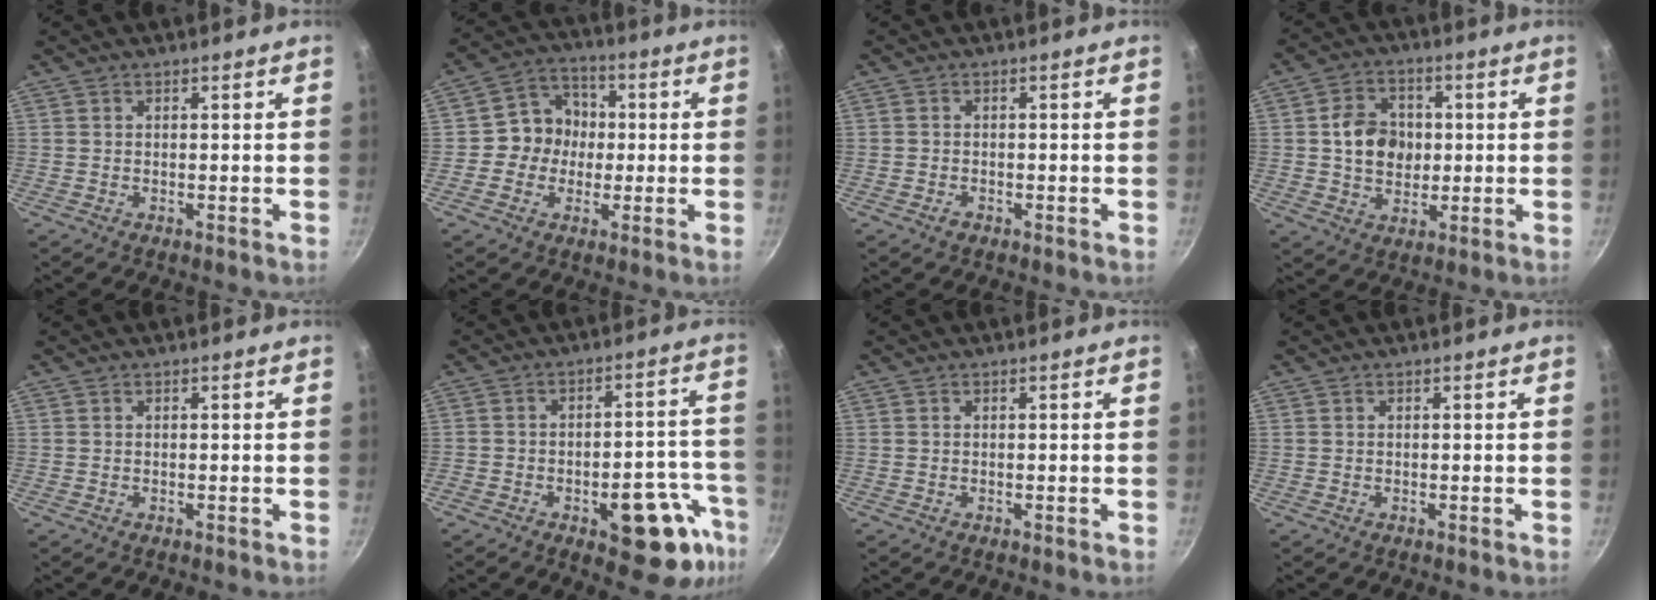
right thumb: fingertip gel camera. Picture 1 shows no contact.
{"total": 3.7, "force": [-0.4, 3.4, 1.2], "torque": [0.008, 0.011, -0.014]}
{"total": 1.5, "force": [-0.9, 1.0, 0.6], "torque": [-0.012, 0.005, -0.016]}
{"total": 8.5, "force": [1.1, 6.8, 5.0], "torque": [-0.056, -0.001, 0.019]}
{"total": 0.0}
{"total": 16.2, "force": [-7.6, 7.5, 12.1], "torque": [-0.090, 0.045, -0.095]}
{"total": 0.0}
{"total": 0.0}